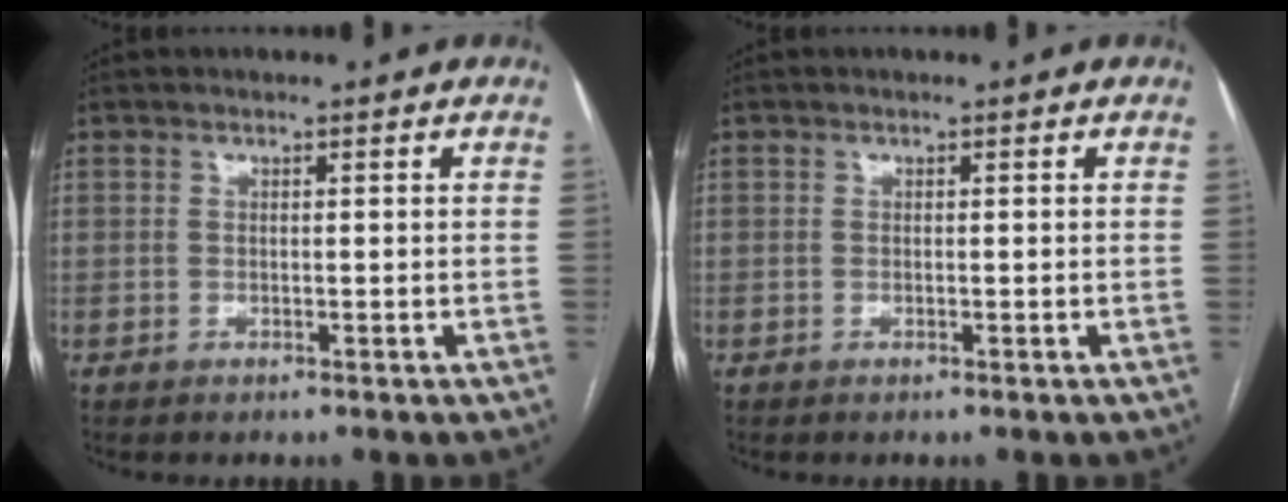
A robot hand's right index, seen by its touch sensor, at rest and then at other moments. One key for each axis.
{"total": 0.0}